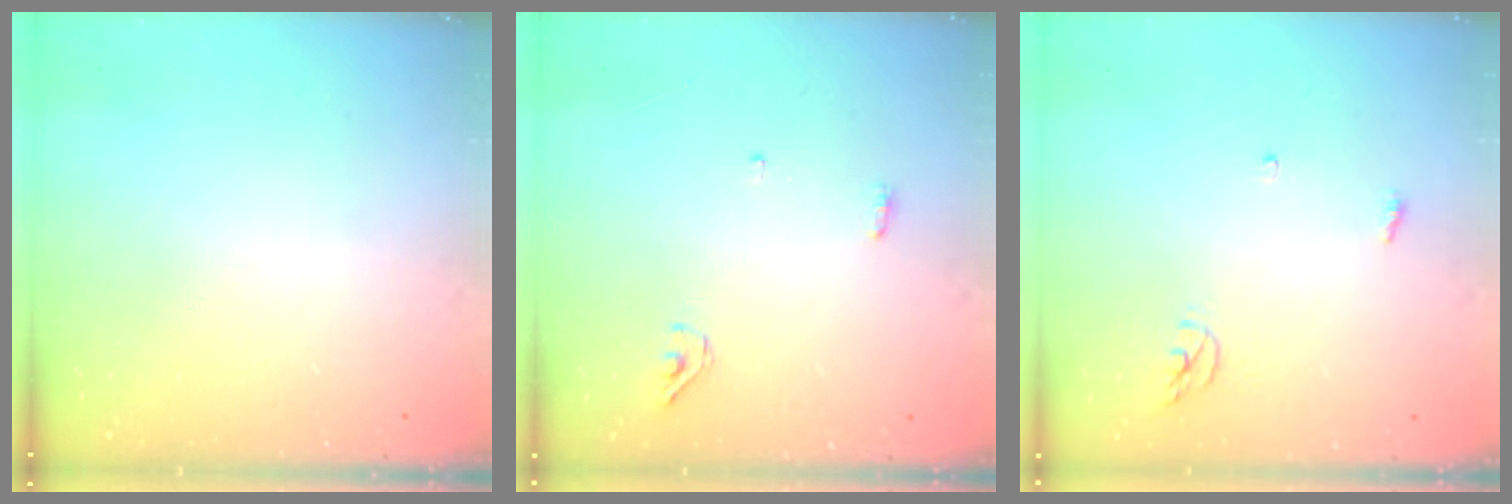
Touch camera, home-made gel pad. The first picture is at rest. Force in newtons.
{"total": 3.4, "press": 3.3, "slide": 1.0}
{"total": 3.6, "press": 3.6, "slide": 0.3}